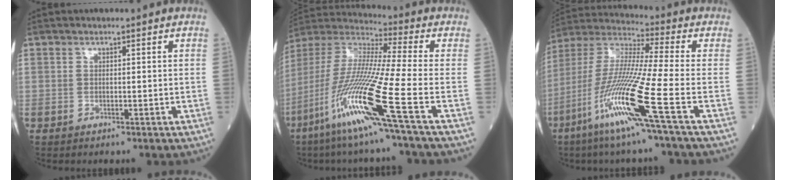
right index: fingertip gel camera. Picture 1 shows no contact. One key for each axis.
{"total": 19.3, "fx": -8.9, "fy": -1.6, "fz": 17.1, "tx": -0.377, "ty": -0.048, "tz": -0.184}
{"total": 16.4, "fx": -7.3, "fy": -1.5, "fz": 14.6, "tx": -0.312, "ty": -0.031, "tz": -0.148}